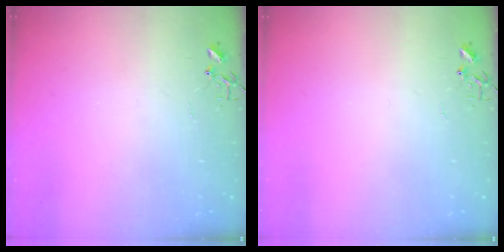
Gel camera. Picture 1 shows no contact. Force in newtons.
{"total": 0.0}